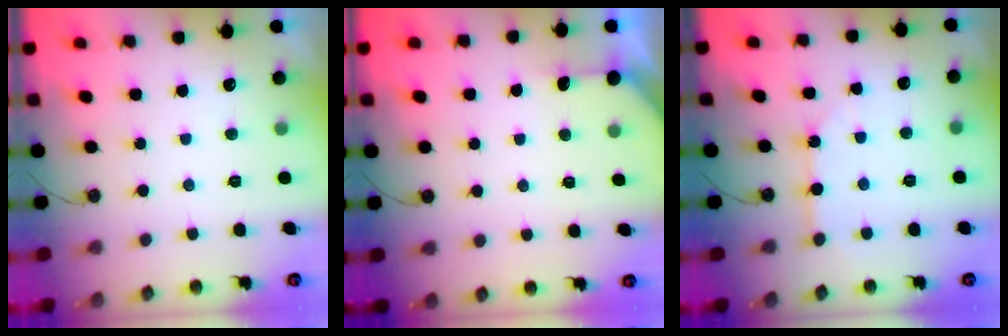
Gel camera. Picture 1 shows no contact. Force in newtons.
{"total": 3.4, "press": 3.4, "slide": 0.4}
{"total": 4.6, "press": 4.6, "slide": 0.5}